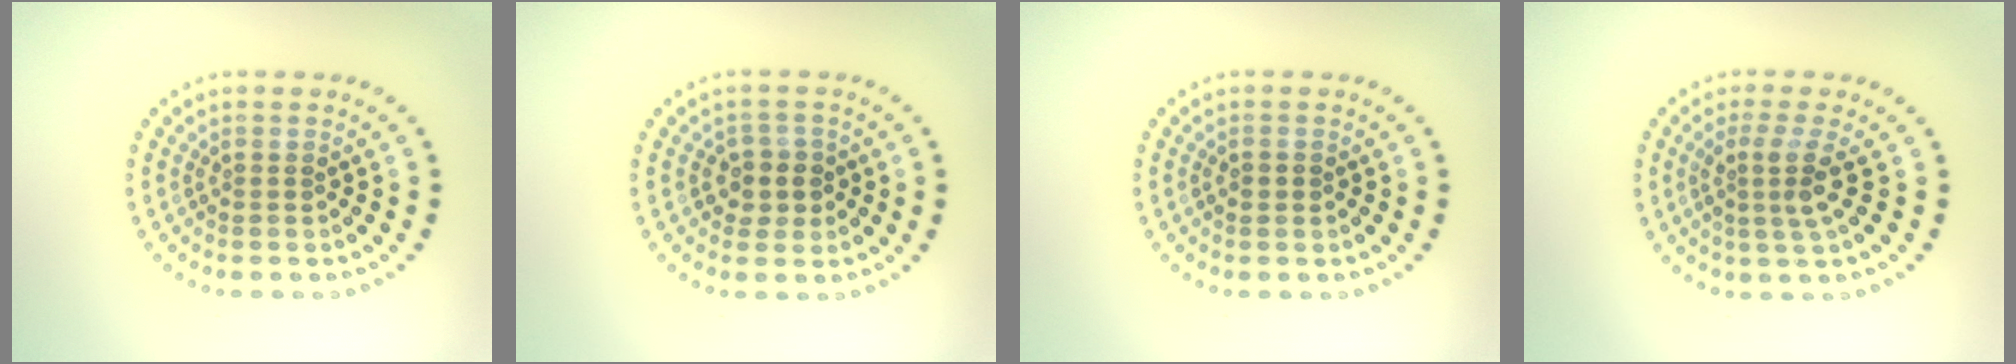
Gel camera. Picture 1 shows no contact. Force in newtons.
{"total": 2.3, "press": 2.1, "slide": 0.9}
{"total": 1.3, "press": 1.3, "slide": 0.1}
{"total": 2.8, "press": 2.0, "slide": 1.9}